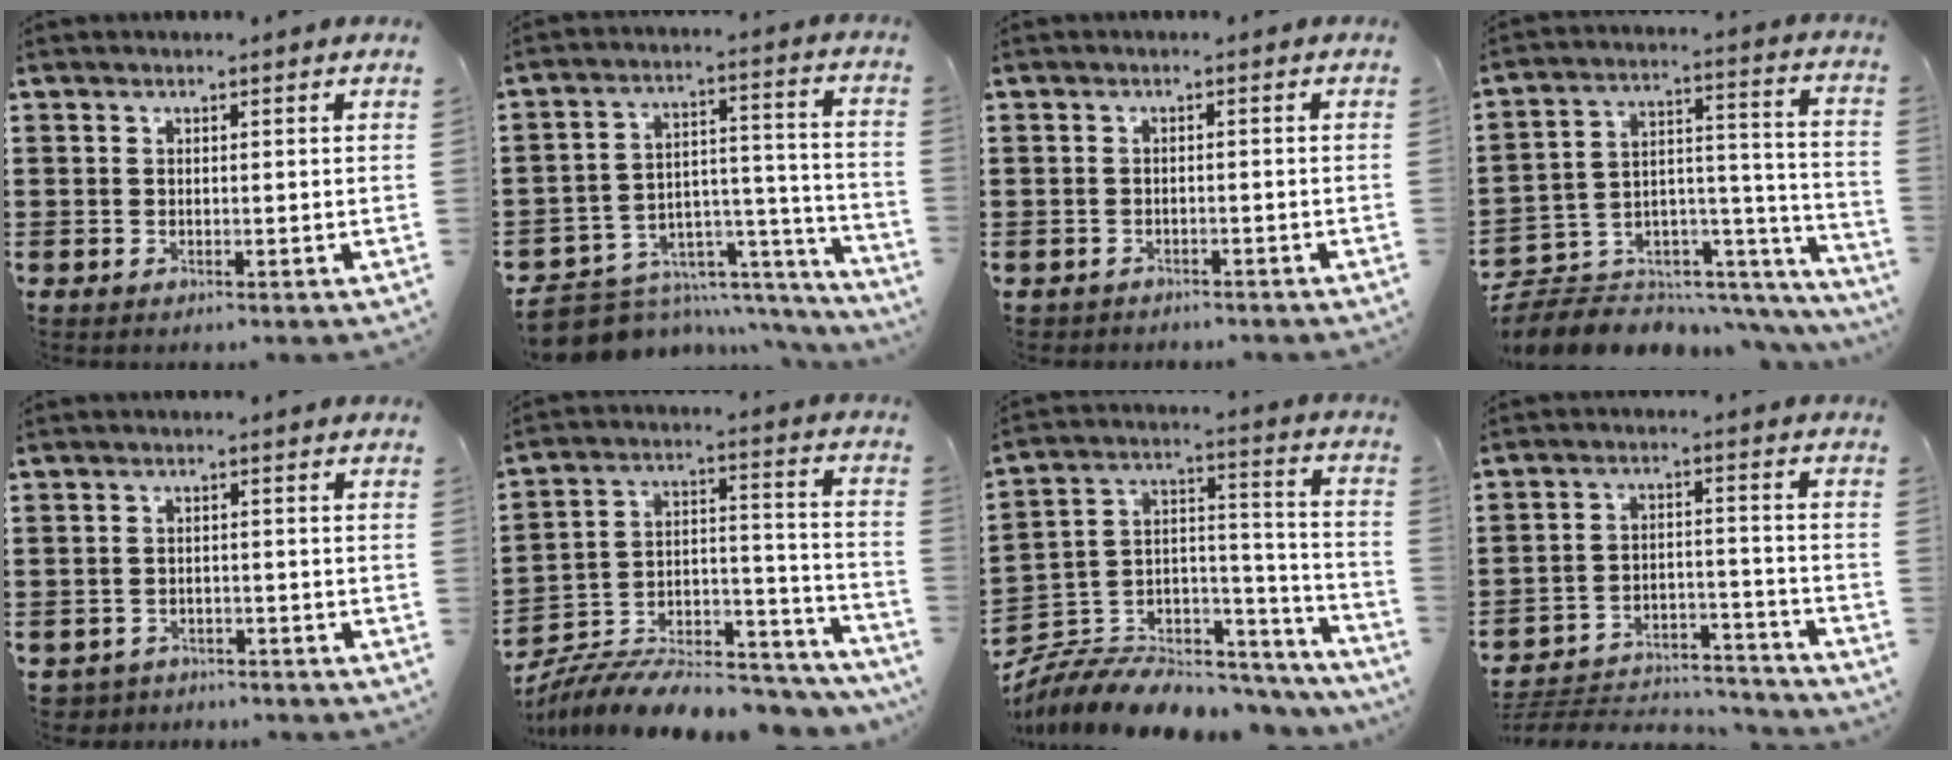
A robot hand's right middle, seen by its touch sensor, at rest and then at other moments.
{"total": 6.6, "force": [-5.8, 3.1, 0.8], "torque": [-0.020, -0.003, -0.104]}
{"total": 1.2, "force": [-1.2, 0.3, -0.2], "torque": [-0.003, -0.001, -0.027]}
{"total": 5.2, "force": [-4.5, 2.6, 0.2], "torque": [-0.009, -0.016, -0.083]}
{"total": 2.4, "force": [-2.4, 0.5, -0.3], "torque": [-0.005, -0.004, -0.053]}
{"total": 8.6, "force": [-8.0, 1.7, 2.5], "torque": [-0.034, 0.013, -0.155]}
{"total": 7.3, "force": [-6.6, 2.7, 1.7], "torque": [-0.039, -0.005, -0.131]}
{"total": 4.9, "force": [-4.7, 1.1, 0.8], "torque": [-0.014, 0.008, -0.097]}